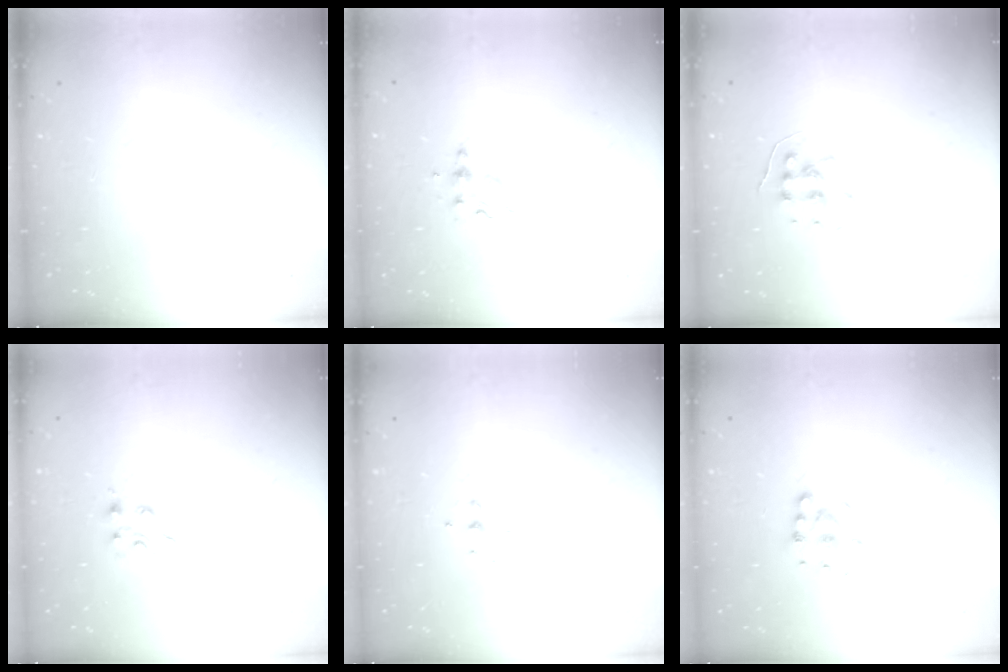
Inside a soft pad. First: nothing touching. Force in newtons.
{"total": 5.1, "press": 5.0, "slide": 0.6}
{"total": 6.2, "press": 6.1, "slide": 0.4}
{"total": 4.8, "press": 4.8, "slide": 0.3}
{"total": 3.6, "press": 3.6, "slide": 0.6}
{"total": 6.7, "press": 6.6, "slide": 0.7}